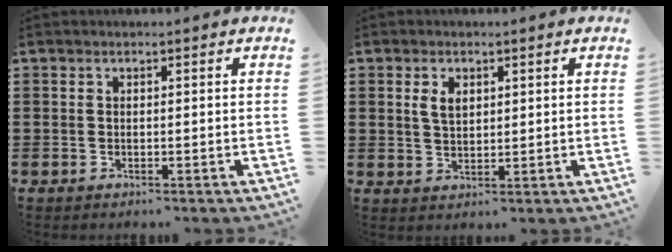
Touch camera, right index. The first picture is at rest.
{"total": 2.7, "force": [0.9, 1.7, 1.9], "torque": [-0.043, 0.009, 0.016]}